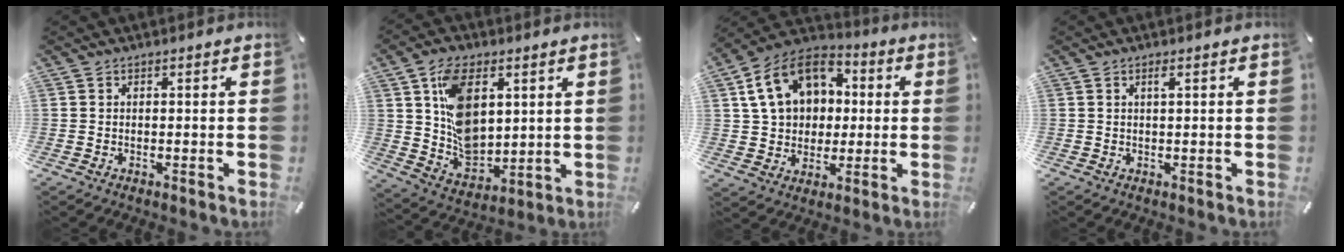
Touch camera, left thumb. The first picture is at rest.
{"total": 12.7, "force": [4.3, 8.4, 8.5], "torque": [-0.170, -0.011, 0.082]}
{"total": 15.9, "force": [3.5, 13.0, 8.4], "torque": [-0.165, 0.000, 0.071]}
{"total": 1.2, "force": [0.4, 0.1, 1.1], "torque": [-0.021, 0.001, 0.006]}